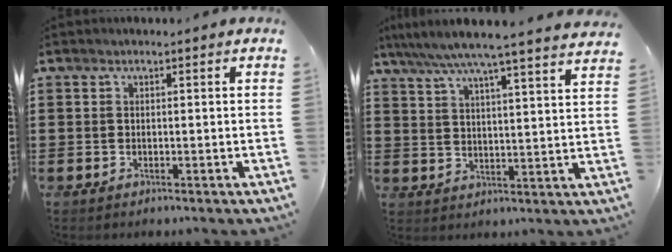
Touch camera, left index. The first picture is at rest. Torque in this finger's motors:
{"motor_torque": [2.14, 0.00, 0.50, 0.21]}